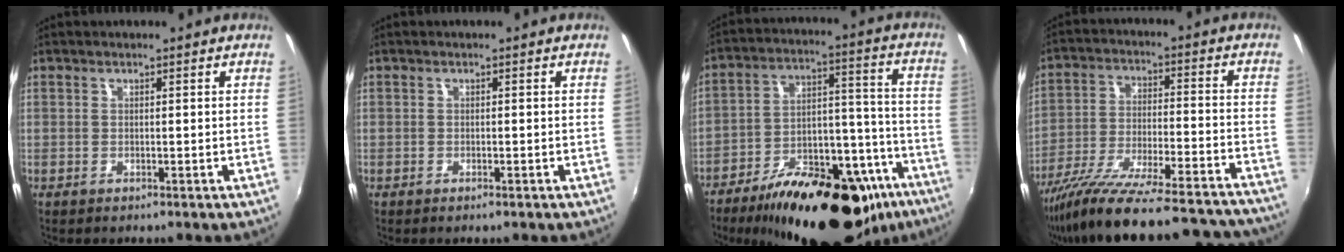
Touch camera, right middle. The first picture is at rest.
{"total": 0.8, "force": [-0.6, 0.2, 0.5], "torque": [-0.010, -0.002, -0.010]}
{"total": 29.4, "force": [-19.9, 12.3, 17.9], "torque": [-0.259, 0.020, -0.271]}
{"total": 30.7, "force": [-27.3, 4.4, 13.5], "torque": [-0.225, -0.062, -0.392]}